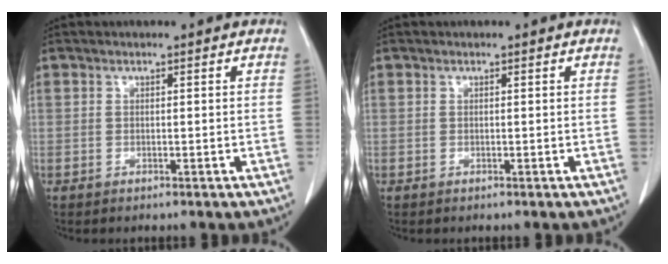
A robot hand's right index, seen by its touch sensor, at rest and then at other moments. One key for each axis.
{"total": 0.0}